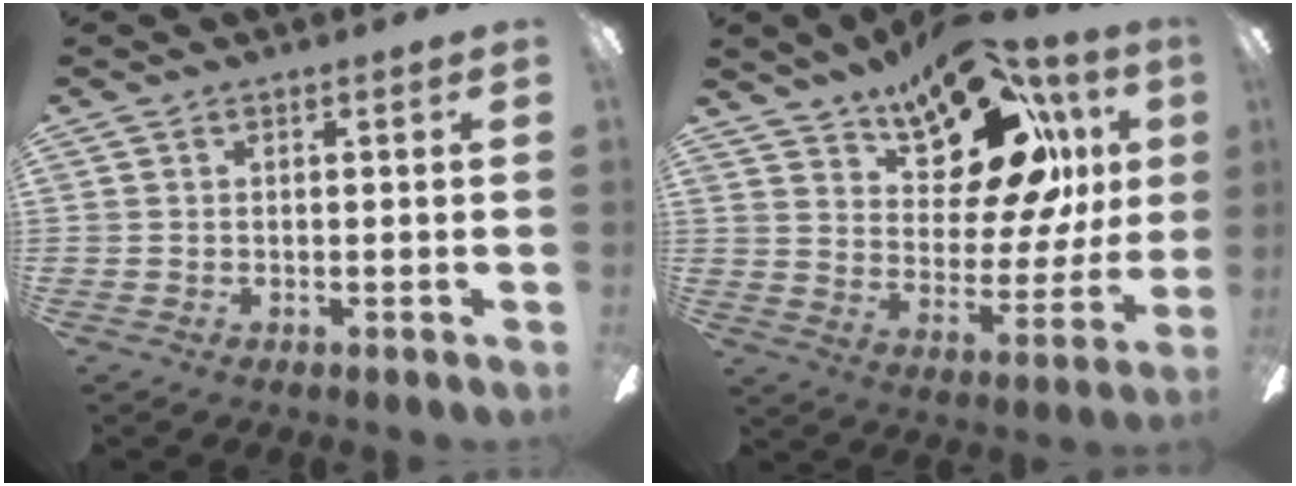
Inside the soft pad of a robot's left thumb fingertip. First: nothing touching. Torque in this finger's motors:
{"motor_torque": [0.39, 0.71, 0.12, -0.12, 0.12]}